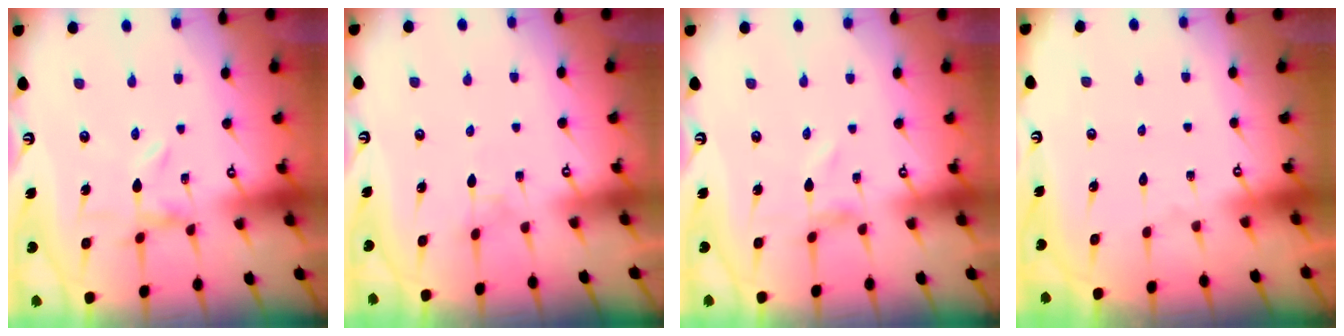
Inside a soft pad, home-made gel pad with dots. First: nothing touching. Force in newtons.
{"total": 2.3, "press": 2.3, "slide": 0.3}
{"total": 0.6, "press": 0.6, "slide": 0.2}
{"total": 1.6, "press": 1.6, "slide": 0.2}